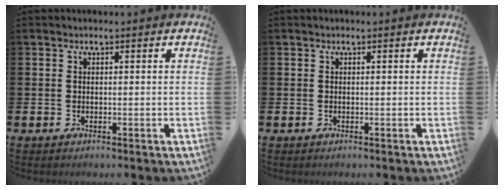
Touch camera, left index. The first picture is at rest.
{"total": 0.0}